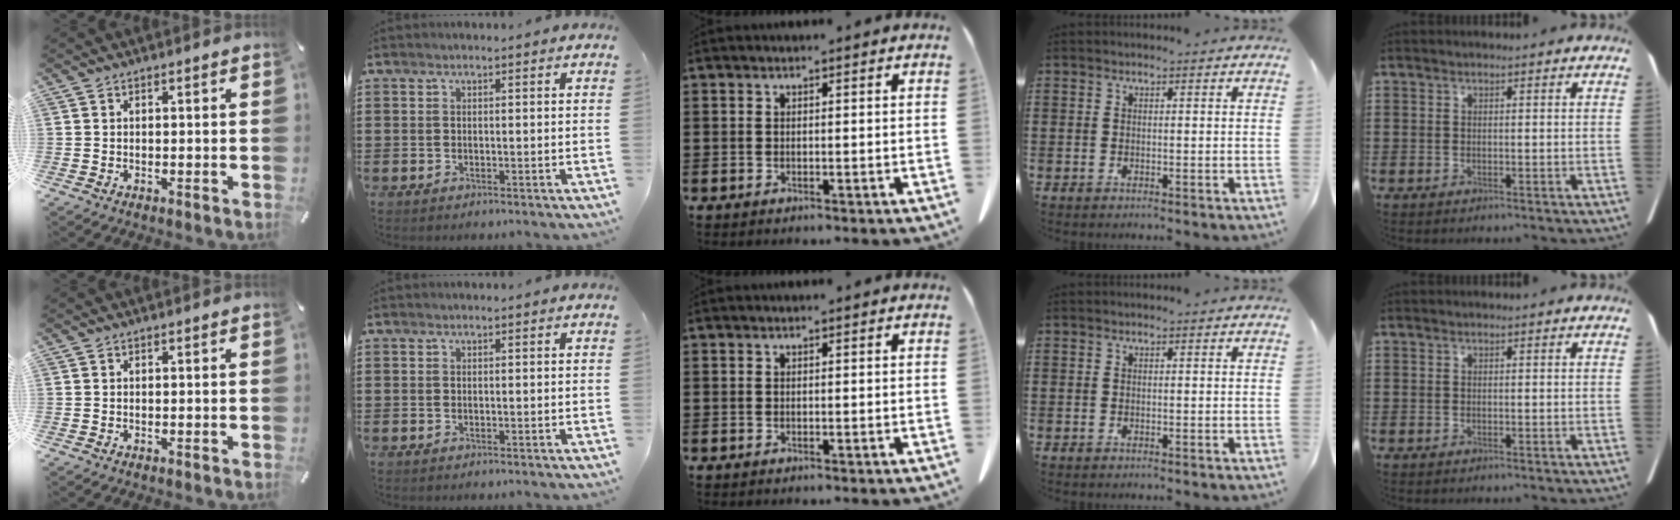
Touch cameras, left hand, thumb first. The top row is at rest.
{}